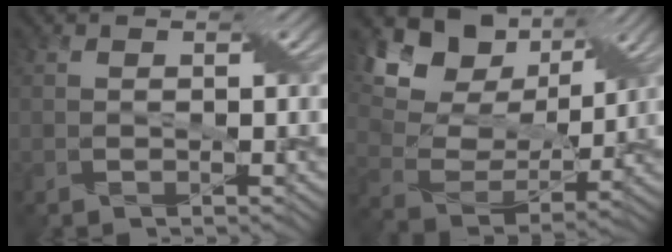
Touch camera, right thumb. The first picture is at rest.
{"total": 14.4, "force": [7.6, 9.0, 8.3], "torque": [-0.192, 0.021, 0.124]}